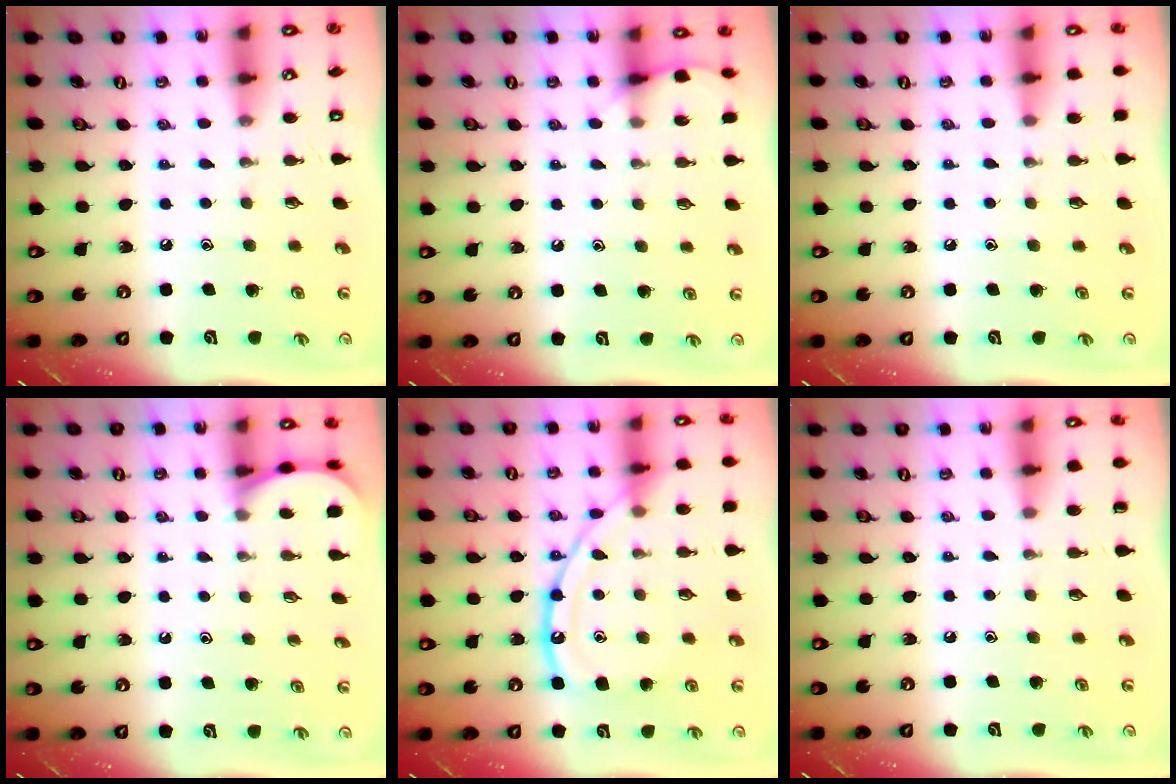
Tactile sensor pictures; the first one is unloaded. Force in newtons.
{"total": 6.0, "press": 5.9, "slide": 0.7}
{"total": 2.3, "press": 2.3, "slide": 0.4}
{"total": 1.4, "press": 1.4, "slide": 0.1}
{"total": 13.9, "press": 13.9, "slide": 1.2}
{"total": 0.0}